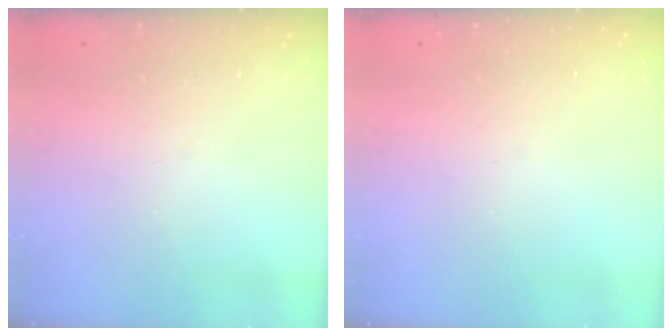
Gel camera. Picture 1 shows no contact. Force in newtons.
{"total": 0.0}